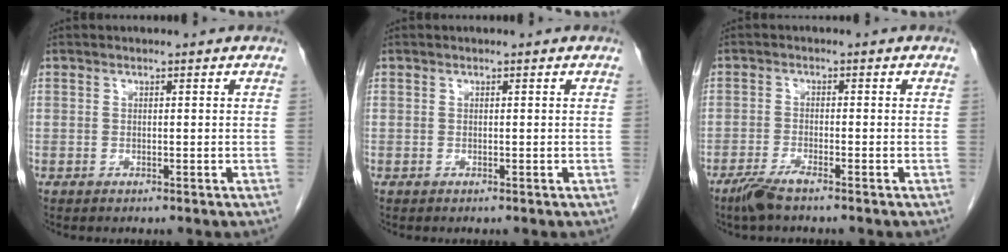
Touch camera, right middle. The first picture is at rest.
{"total": 0.0}
{"total": 3.5, "force": [-2.7, 0.2, 2.2], "torque": [-0.051, -0.007, -0.056]}